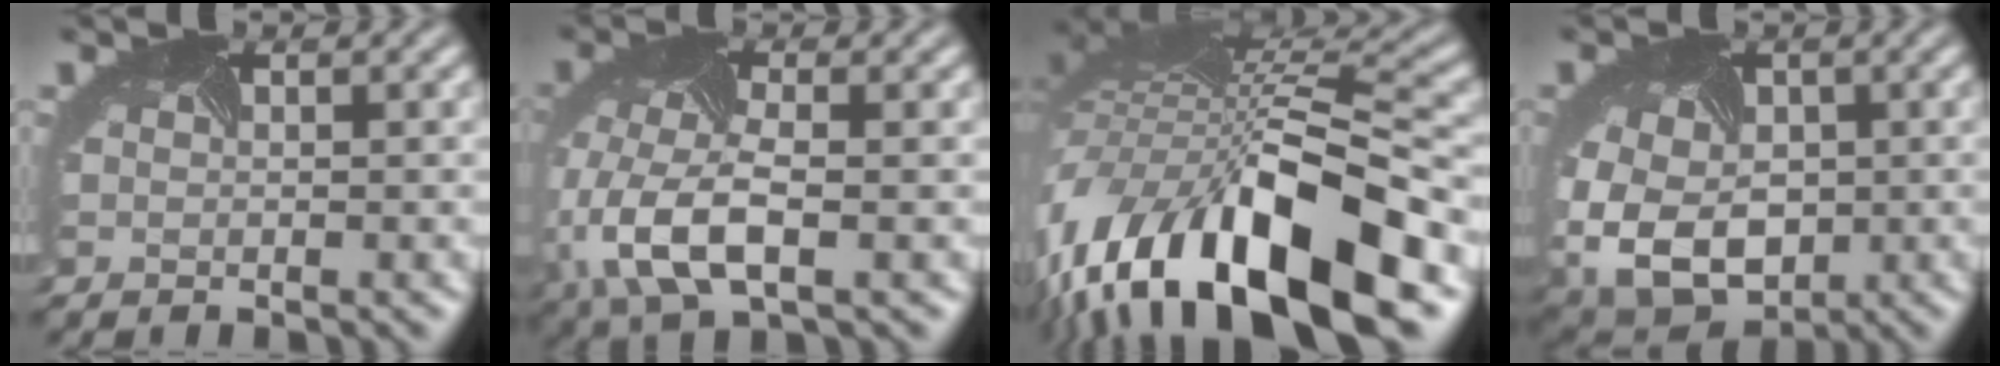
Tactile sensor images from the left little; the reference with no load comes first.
{"total": 7.2, "force": [-2.3, 3.4, 5.9], "torque": [-0.145, -0.017, -0.047]}
{"total": 17.1, "force": [-7.0, 7.0, 13.9], "torque": [-0.250, 0.005, -0.125]}
{"total": 10.2, "force": [-1.7, 7.6, 6.5], "torque": [-0.139, -0.038, -0.008]}